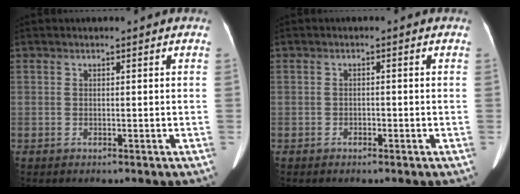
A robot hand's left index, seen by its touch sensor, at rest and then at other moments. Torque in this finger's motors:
{"motor_torque": [-0.05, 0.02, 0.04, -0.01]}